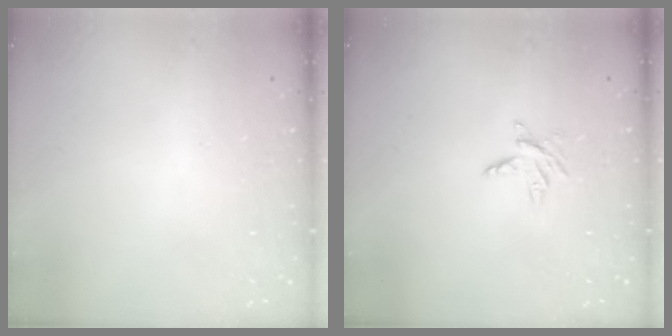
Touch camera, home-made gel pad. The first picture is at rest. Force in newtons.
{"total": 3.8, "press": 3.8, "slide": 0.4}